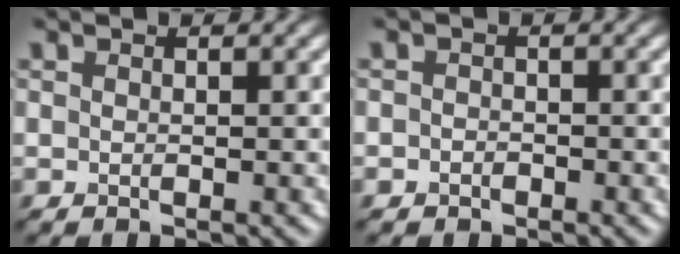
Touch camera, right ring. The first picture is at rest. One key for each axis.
{"total": 0.9, "fx": -0.5, "fy": 0.7, "fz": 0.1, "tx": 0.003, "ty": -0.002, "tz": -0.009}